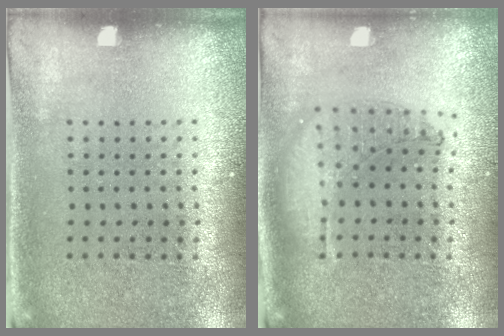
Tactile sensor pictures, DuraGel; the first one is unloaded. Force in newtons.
{"total": 1.0, "press": 0.9, "slide": 0.3}